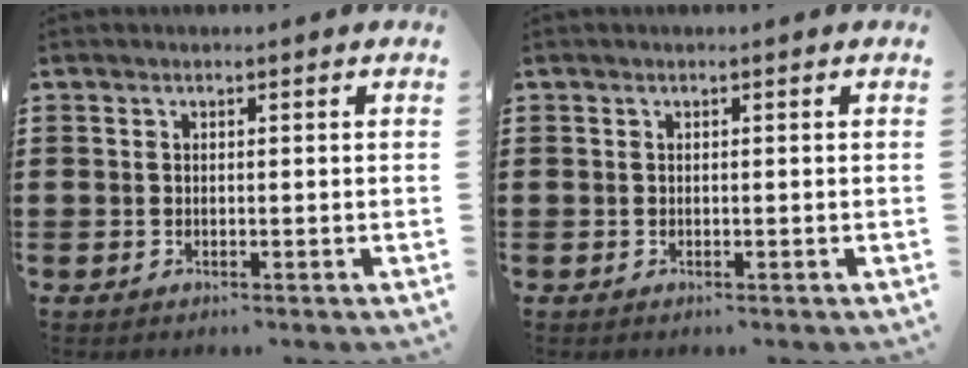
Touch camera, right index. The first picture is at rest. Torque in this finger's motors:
{"motor_torque": [0.12, 0.63, 0.00, 0.00]}